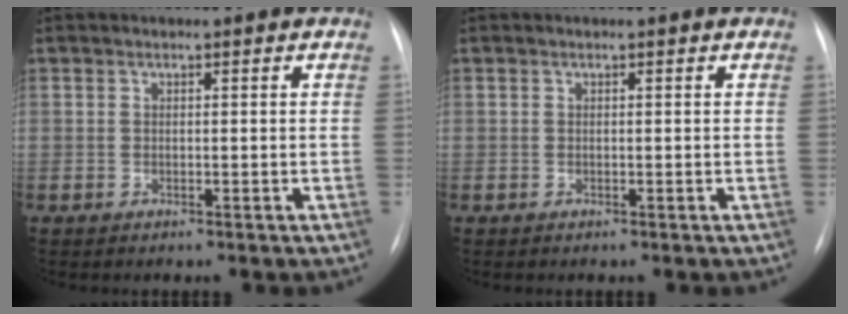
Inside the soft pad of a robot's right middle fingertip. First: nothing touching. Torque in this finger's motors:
{"motor_torque": [0.01, -0.01, -0.01, 0.00]}